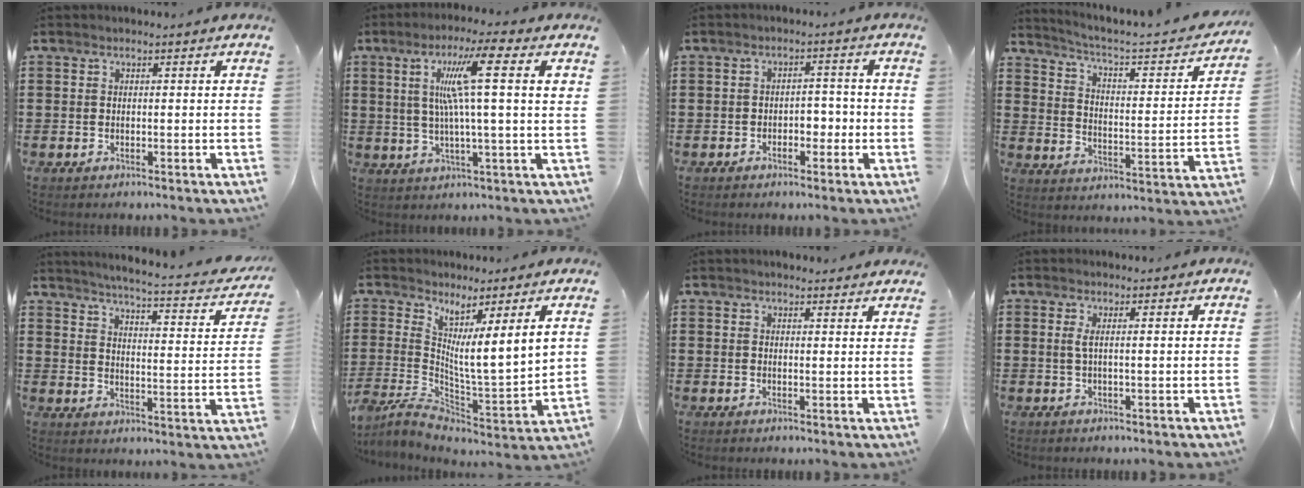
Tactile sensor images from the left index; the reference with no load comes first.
{"total": 11.1, "force": [3.6, 0.0, 10.6], "torque": [-0.199, 0.006, 0.050]}
{"total": 3.1, "force": [-1.7, 1.9, 1.9], "torque": [-0.037, 0.006, -0.036]}
{"total": 3.0, "force": [2.1, 0.2, 2.1], "torque": [-0.057, -0.031, 0.023]}
{"total": 3.6, "force": [3.1, -0.7, 1.7], "torque": [-0.052, -0.035, 0.042]}
{"total": 6.0, "force": [3.2, -0.1, 5.1], "torque": [-0.104, -0.038, 0.049]}
{"total": 1.9, "force": [1.9, 0.2, 0.2], "torque": [-0.008, 0.001, 0.038]}
{"total": 1.7, "force": [0.4, -0.2, 1.6], "torque": [-0.034, -0.005, 0.007]}